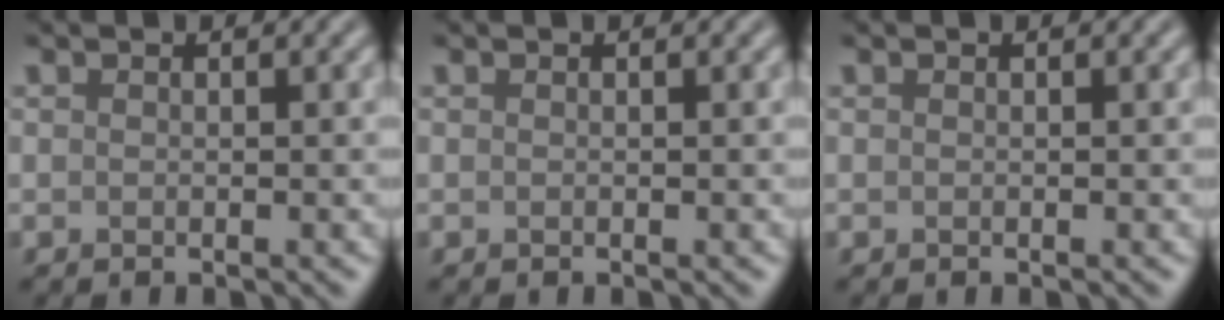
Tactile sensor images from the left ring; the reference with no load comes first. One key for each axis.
{"total": 0.0}
{"total": 0.0}